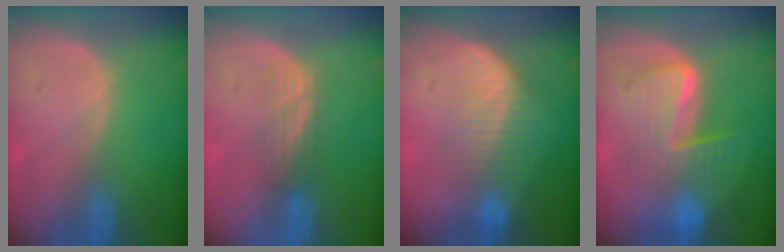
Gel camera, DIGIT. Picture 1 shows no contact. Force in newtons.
{"total": 3.1, "press": 2.7, "slide": 1.7}
{"total": 7.1, "press": 6.6, "slide": 2.6}
{"total": 8.6, "press": 8.5, "slide": 0.5}